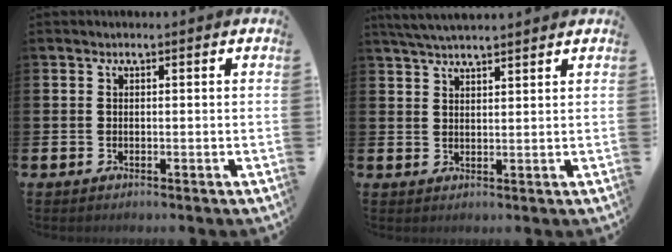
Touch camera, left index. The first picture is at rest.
{"total": 4.0, "force": [3.8, 0.3, 1.1], "torque": [-0.024, -0.011, 0.070]}